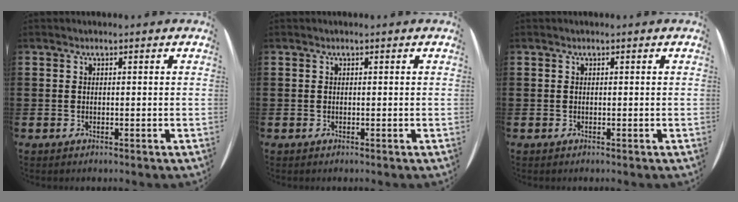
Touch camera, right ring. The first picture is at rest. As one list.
[{"total": 0.0}, {"total": 0.0}]